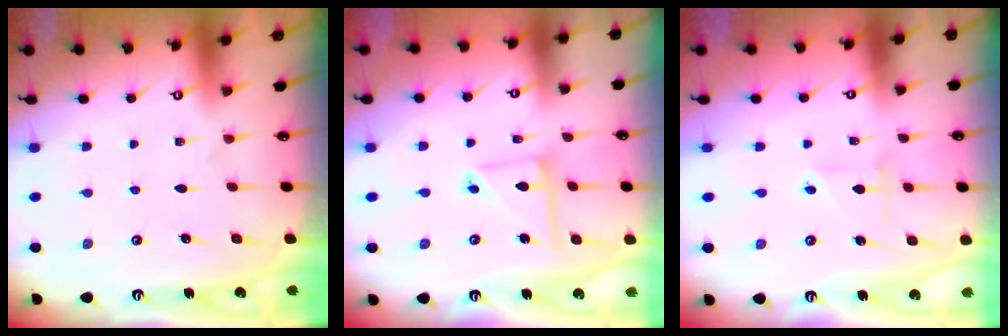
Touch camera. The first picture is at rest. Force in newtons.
{"total": 8.3, "press": 8.3, "slide": 0.7}
{"total": 2.6, "press": 2.4, "slide": 0.9}